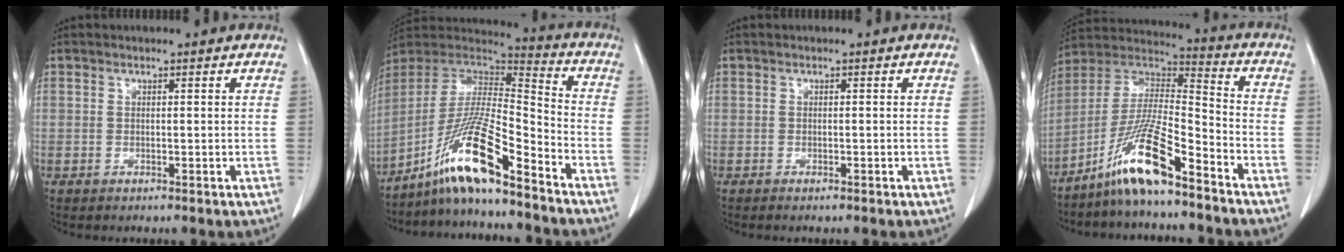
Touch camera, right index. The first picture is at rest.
{"total": 15.5, "force": [-11.1, 0.4, 10.8], "torque": [-0.208, 0.002, -0.206]}
{"total": 1.1, "force": [-0.9, 0.0, 0.6], "torque": [-0.012, -0.003, -0.011]}
{"total": 13.3, "force": [-9.2, 0.7, 9.6], "torque": [-0.195, 0.001, -0.176]}